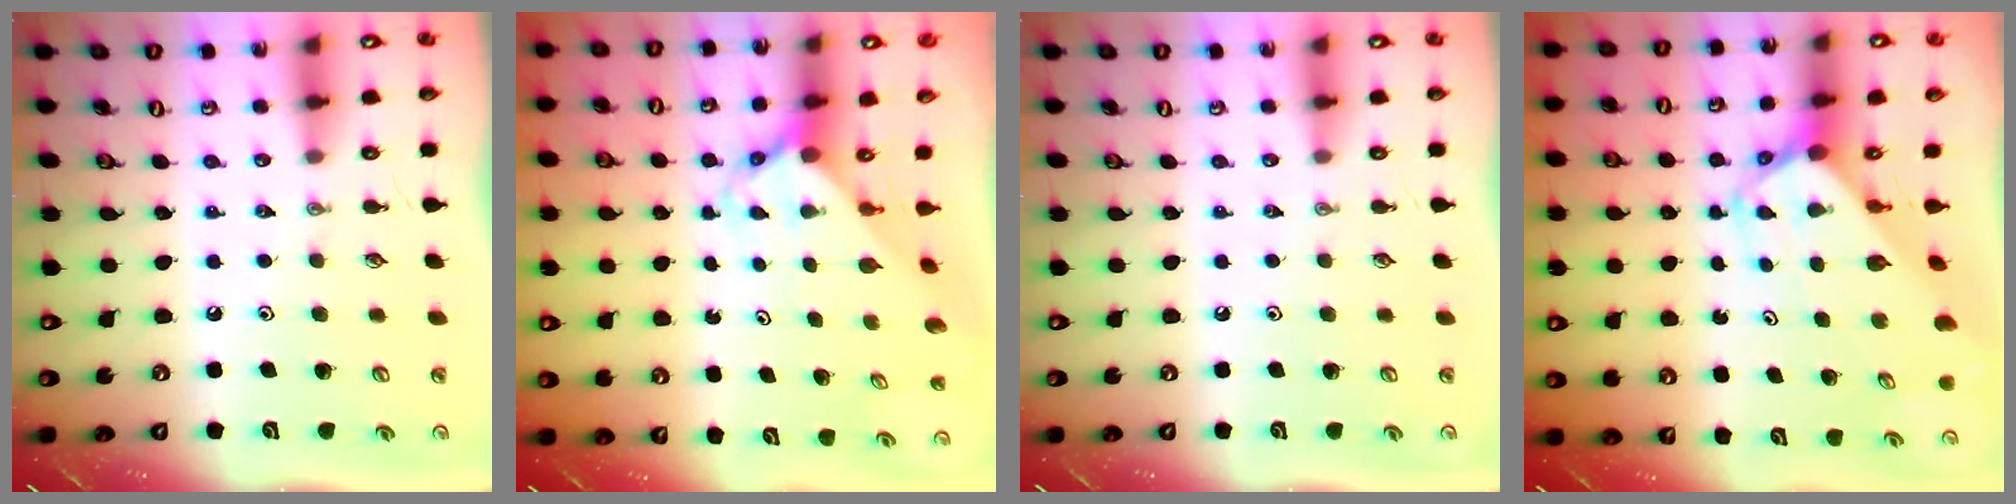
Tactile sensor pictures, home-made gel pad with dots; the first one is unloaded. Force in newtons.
{"total": 3.4, "press": 3.4, "slide": 0.3}
{"total": 0.0}
{"total": 3.1, "press": 3.1, "slide": 0.2}